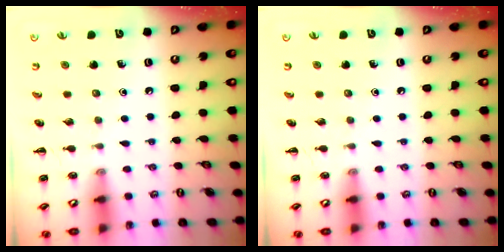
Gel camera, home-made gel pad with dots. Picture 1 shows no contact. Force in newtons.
{"total": 0.0}